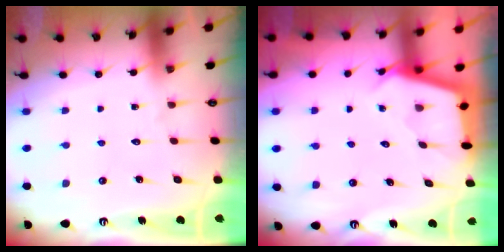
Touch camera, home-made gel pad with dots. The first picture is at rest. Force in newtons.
{"total": 2.6, "press": 2.6, "slide": 0.3}